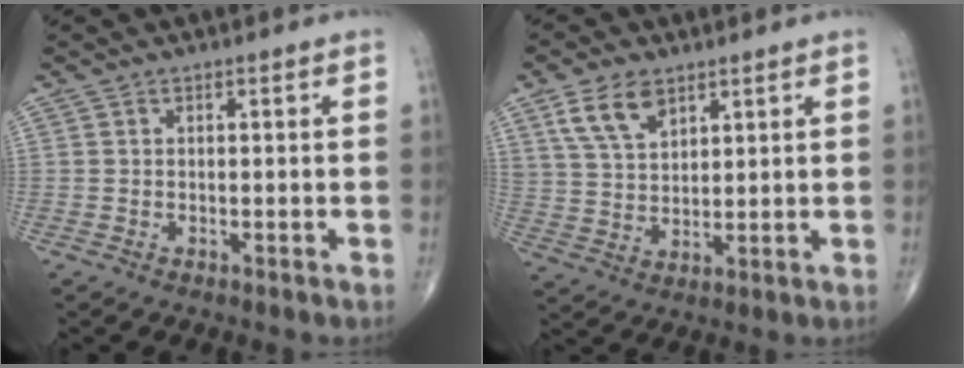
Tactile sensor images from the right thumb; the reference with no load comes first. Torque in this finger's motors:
{"motor_torque": [0.80, 0.81, 0.71, 0.57, 0.06]}